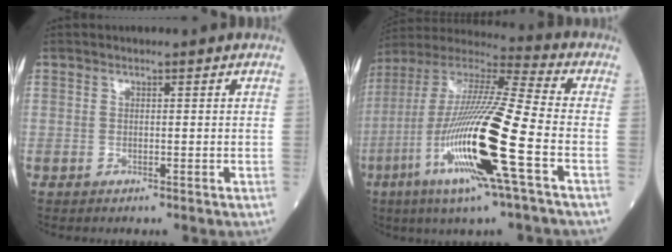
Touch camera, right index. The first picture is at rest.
{"total": 21.2, "force": [-6.8, 0.6, 20.1], "torque": [-0.421, -0.029, -0.135]}